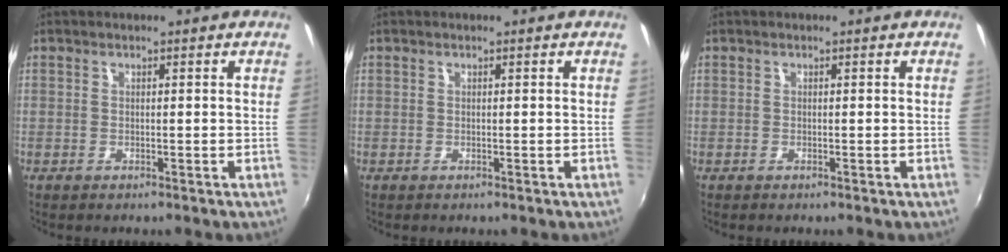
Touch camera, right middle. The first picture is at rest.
{"total": 0.0}
{"total": 0.0}